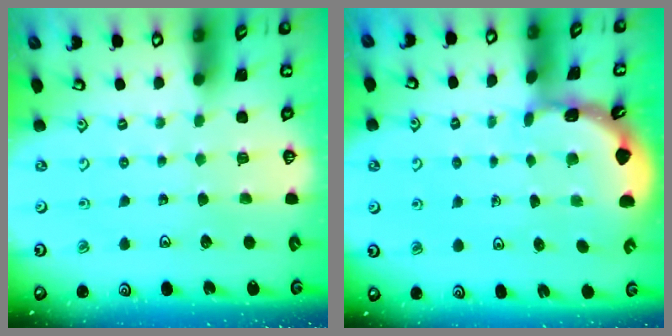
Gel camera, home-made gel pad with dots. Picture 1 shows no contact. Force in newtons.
{"total": 1.8, "press": 1.8, "slide": 0.2}